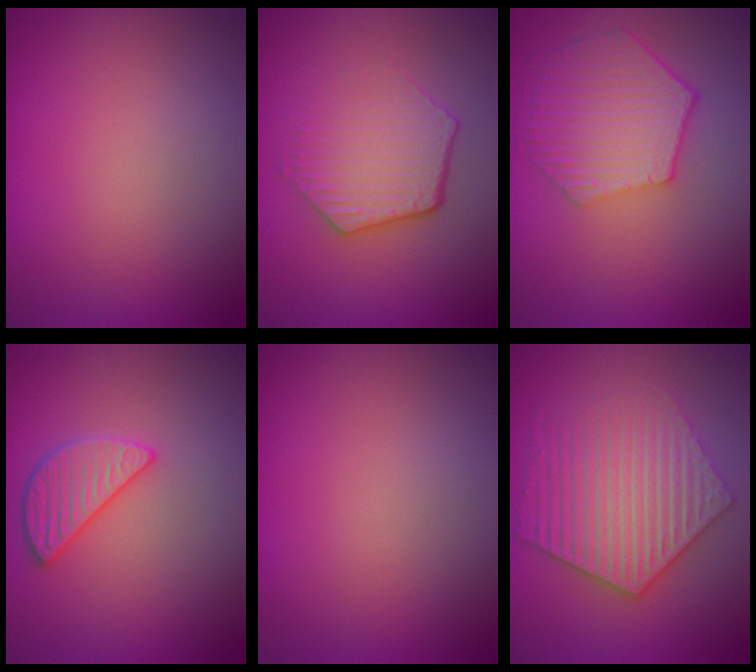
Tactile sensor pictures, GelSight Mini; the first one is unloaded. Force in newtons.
{"total": 4.5, "press": 3.2, "slide": 3.1}
{"total": 6.1, "press": 4.7, "slide": 3.9}
{"total": 2.8, "press": 2.8, "slide": 0.1}
{"total": 0.0}
{"total": 6.1, "press": 6.1, "slide": 0.9}